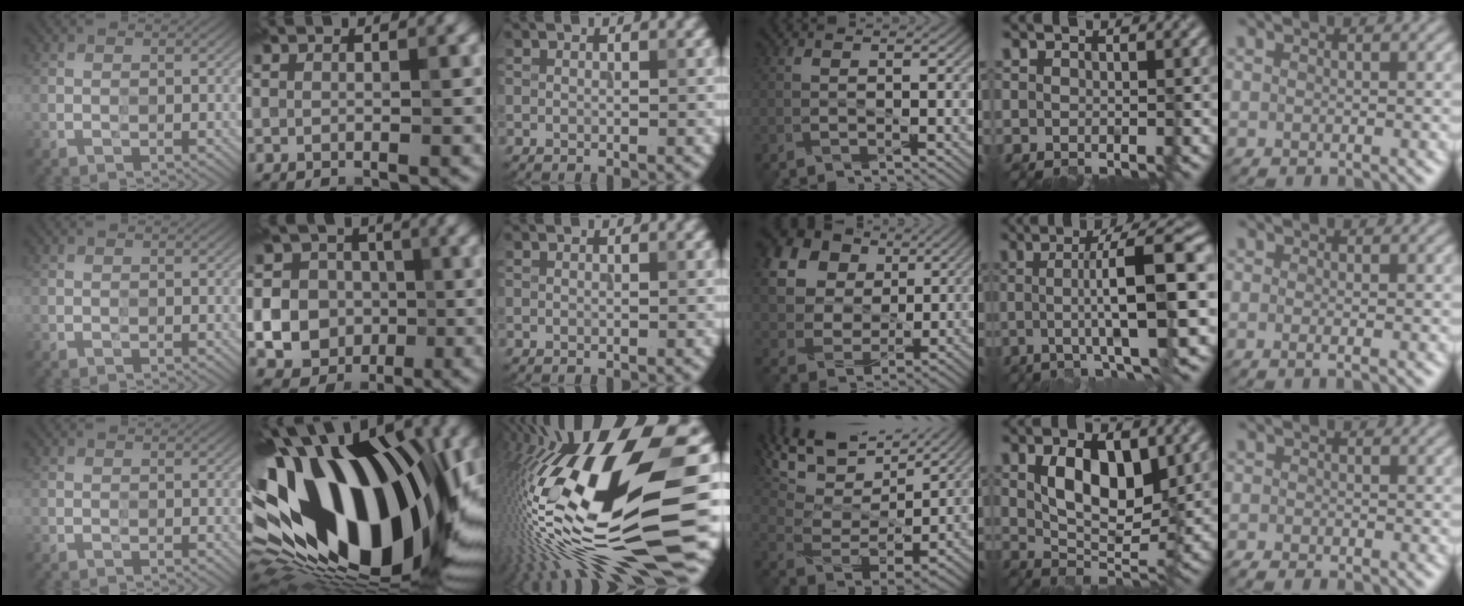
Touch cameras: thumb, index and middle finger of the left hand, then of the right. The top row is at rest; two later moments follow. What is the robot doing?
{"motion": "wipe", "object": "plastic plate"}